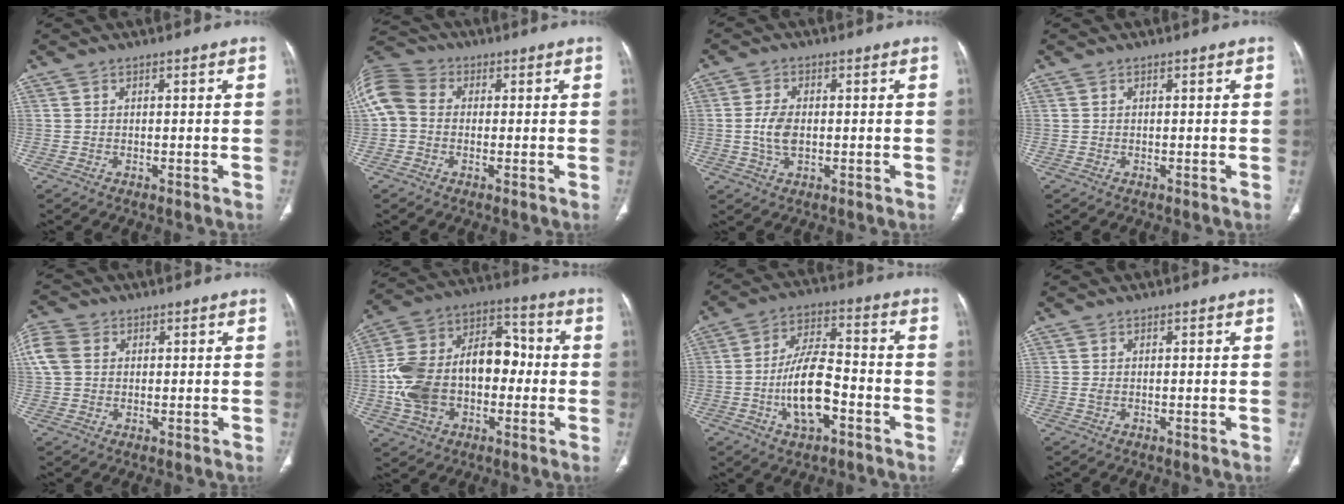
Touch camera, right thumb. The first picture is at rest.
{"total": 11.3, "force": [0.8, 9.2, 6.5], "torque": [-0.147, 0.033, 0.006]}
{"total": 5.1, "force": [-0.4, 3.0, 4.1], "torque": [-0.088, 0.002, -0.007]}
{"total": 0.0}
{"total": 7.3, "force": [1.6, 5.7, 4.2], "torque": [-0.096, 0.016, 0.029]}
{"total": 21.1, "force": [-2.1, 13.8, 15.7], "torque": [-0.268, 0.051, -0.033]}
{"total": 12.3, "force": [-4.1, 5.7, 10.1], "torque": [-0.174, 0.035, -0.073]}
{"total": 0.6, "force": [0.0, 0.3, 0.5], "torque": [-0.013, 0.000, 0.002]}